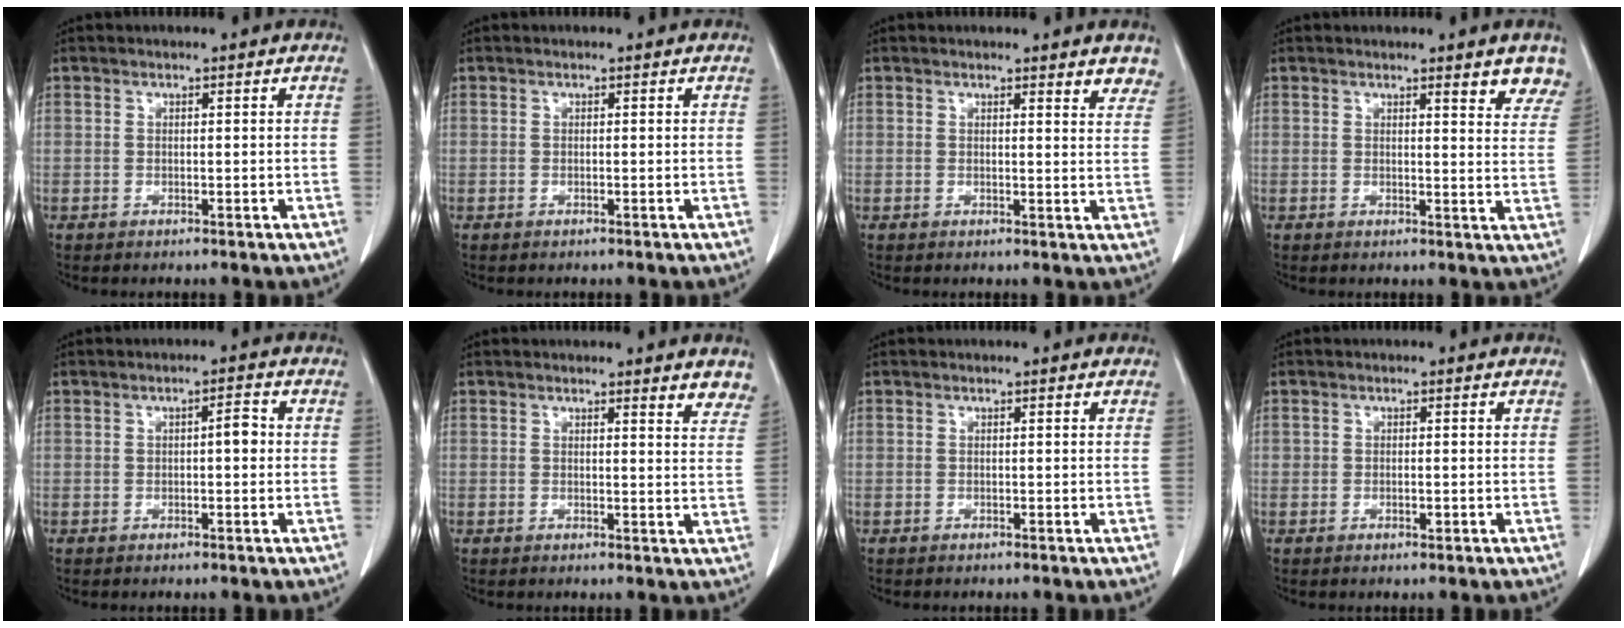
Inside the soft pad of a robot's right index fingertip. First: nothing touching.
{"total": 0.0}
{"total": 4.2, "force": [3.9, 0.9, 1.5], "torque": [-0.006, -0.018, 0.027]}
{"total": 7.1, "force": [6.4, 1.9, 2.3], "torque": [-0.003, -0.020, 0.053]}
{"total": 2.2, "force": [-0.1, 0.6, 2.1], "torque": [-0.031, 0.008, -0.001]}
{"total": 4.5, "force": [4.1, 0.8, 1.5], "torque": [-0.008, -0.020, 0.028]}
{"total": 0.0}
{"total": 0.9, "force": [-0.3, 0.4, 0.7], "torque": [-0.013, 0.001, -0.002]}